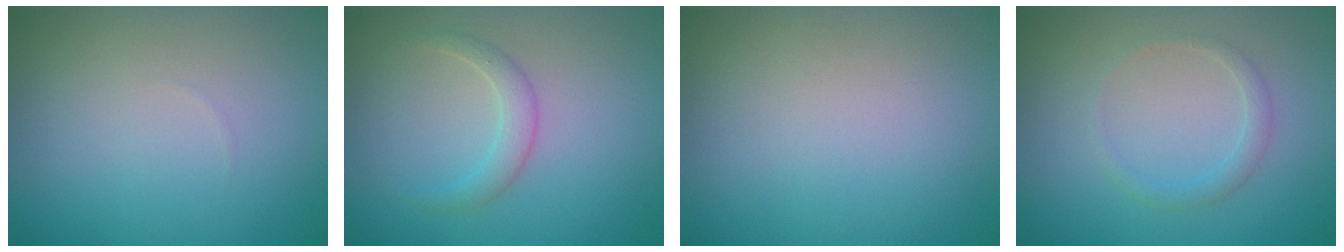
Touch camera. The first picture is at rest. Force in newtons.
{"total": 1.7, "press": 1.7, "slide": 0.1}
{"total": 0.0}
{"total": 1.3, "press": 1.3, "slide": 0.0}